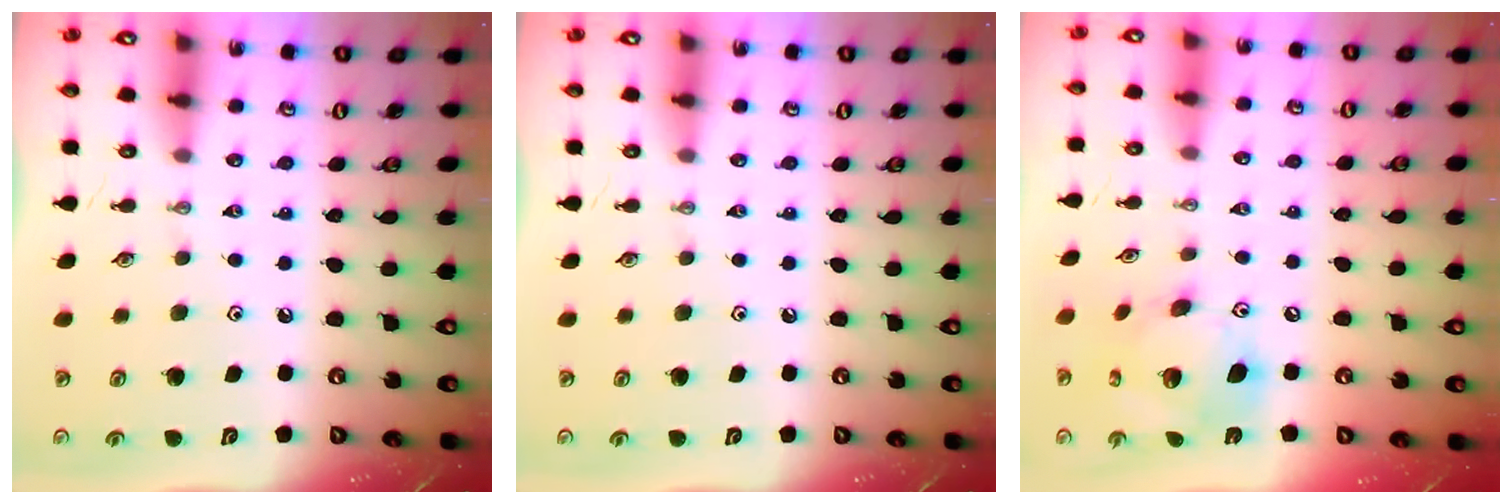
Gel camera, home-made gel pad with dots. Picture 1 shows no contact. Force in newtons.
{"total": 0.0}
{"total": 16.1, "press": 16.0, "slide": 2.1}